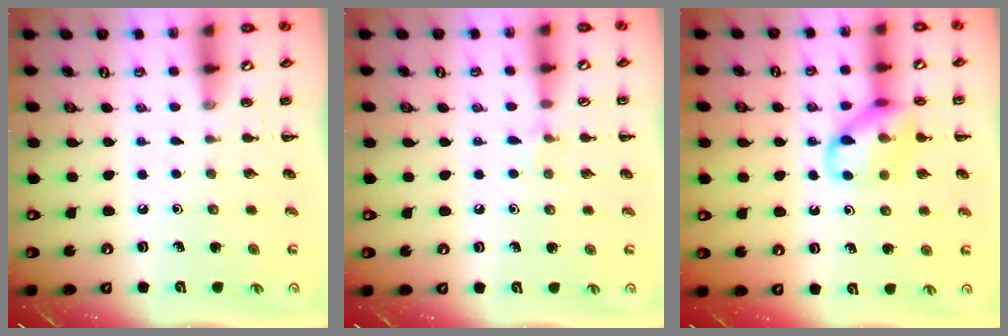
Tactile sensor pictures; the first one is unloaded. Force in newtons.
{"total": 4.4, "press": 4.1, "slide": 1.7}
{"total": 12.1, "press": 12.0, "slide": 1.6}